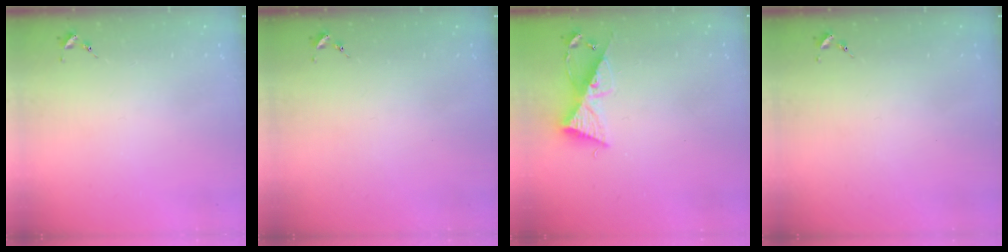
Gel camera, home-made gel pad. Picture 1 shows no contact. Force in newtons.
{"total": 0.0}
{"total": 9.8, "press": 9.8, "slide": 0.2}
{"total": 0.0}